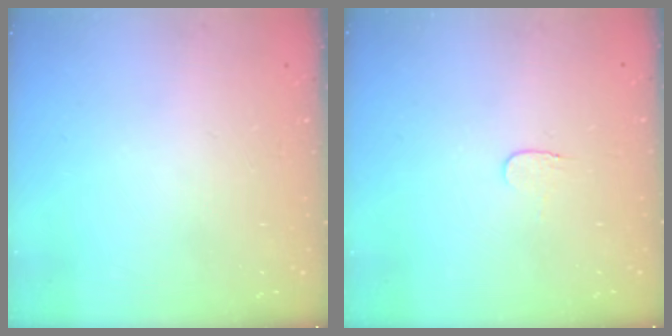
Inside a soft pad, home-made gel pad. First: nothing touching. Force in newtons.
{"total": 3.9, "press": 3.8, "slide": 0.4}